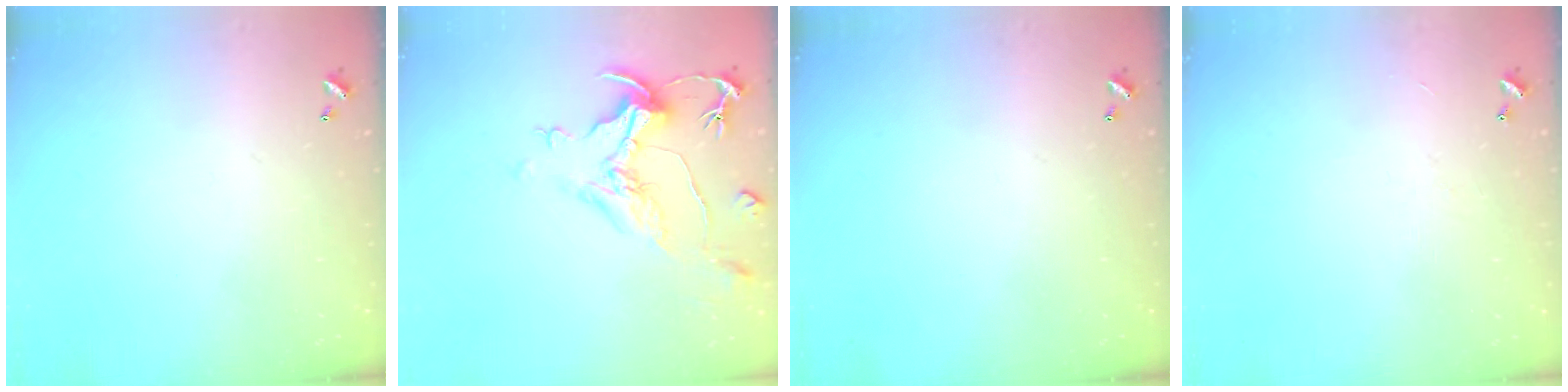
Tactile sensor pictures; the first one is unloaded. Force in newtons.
{"total": 1.5, "press": 0.9, "slide": 1.2}
{"total": 0.0}
{"total": 1.3, "press": 1.2, "slide": 0.5}